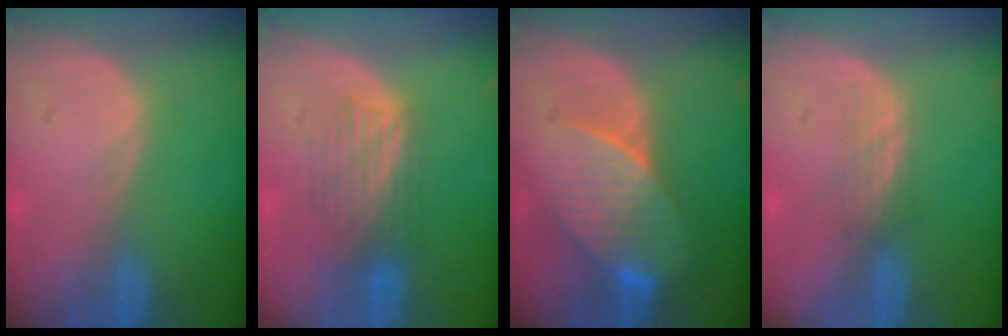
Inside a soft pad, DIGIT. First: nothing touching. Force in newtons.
{"total": 5.2, "press": 5.1, "slide": 0.3}
{"total": 7.9, "press": 7.7, "slide": 1.8}
{"total": 2.2, "press": 2.2, "slide": 0.4}